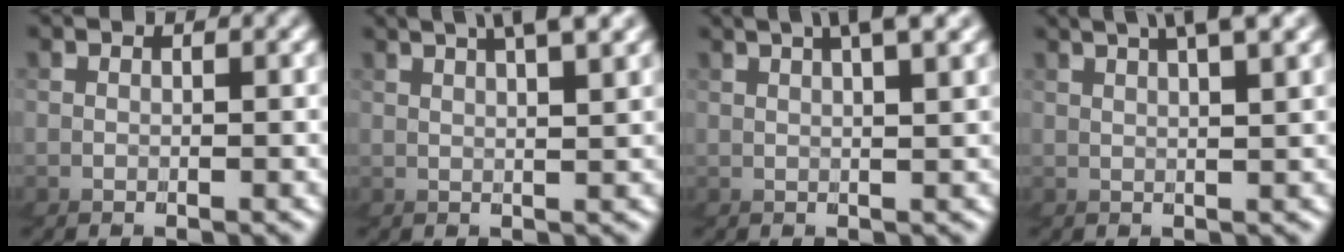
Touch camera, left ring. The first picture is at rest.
{"total": 3.2, "force": [2.4, -2.1, 0.5], "torque": [-0.023, 0.020, 0.033]}
{"total": 2.7, "force": [1.6, -2.0, 0.6], "torque": [-0.022, 0.019, 0.021]}
{"total": 3.0, "force": [2.1, -2.0, 0.8], "torque": [-0.027, 0.018, 0.029]}